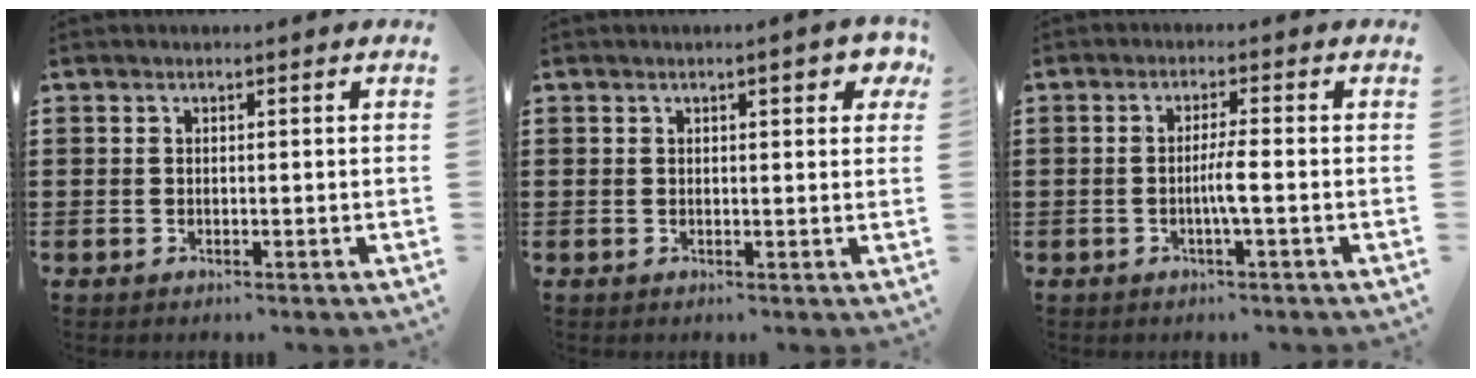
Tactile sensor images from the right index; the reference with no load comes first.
{"total": 2.8, "force": [1.1, 0.7, 2.5], "torque": [-0.026, -0.004, 0.012]}
{"total": 3.1, "force": [-0.8, -0.1, 3.0], "torque": [-0.054, -0.004, -0.017]}